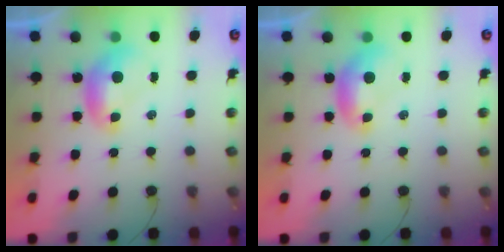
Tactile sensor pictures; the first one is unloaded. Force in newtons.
{"total": 0.0}